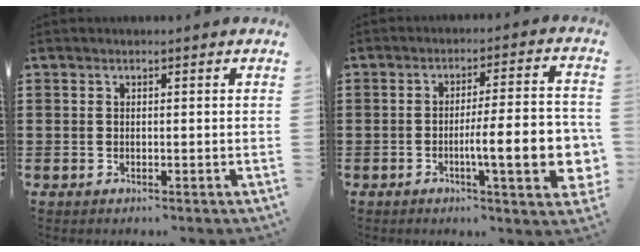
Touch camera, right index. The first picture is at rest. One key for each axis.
{"total": 11.9, "fx": -2.7, "fy": 2.2, "fz": 11.4, "tx": -0.175, "ty": -0.009, "tz": -0.047}